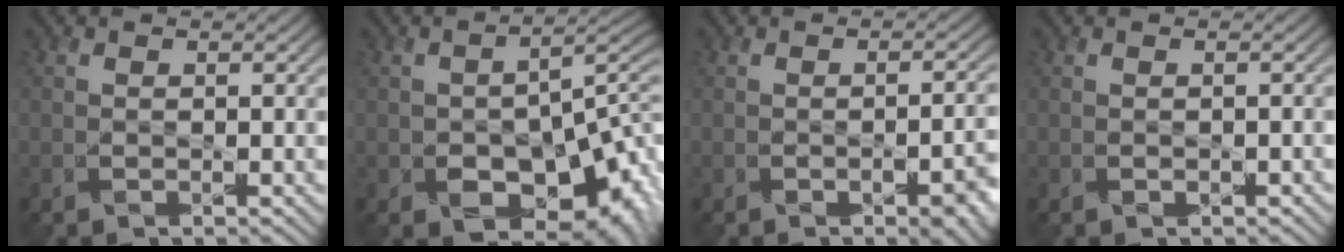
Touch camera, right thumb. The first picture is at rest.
{"total": 13.1, "force": [-4.8, 8.0, 9.3], "torque": [-0.125, -0.040, -0.054]}
{"total": 5.5, "force": [-2.0, 2.0, 4.7], "torque": [-0.055, -0.010, -0.015]}
{"total": 0.7, "force": [-0.3, 0.4, 0.5], "torque": [-0.010, -0.002, -0.003]}